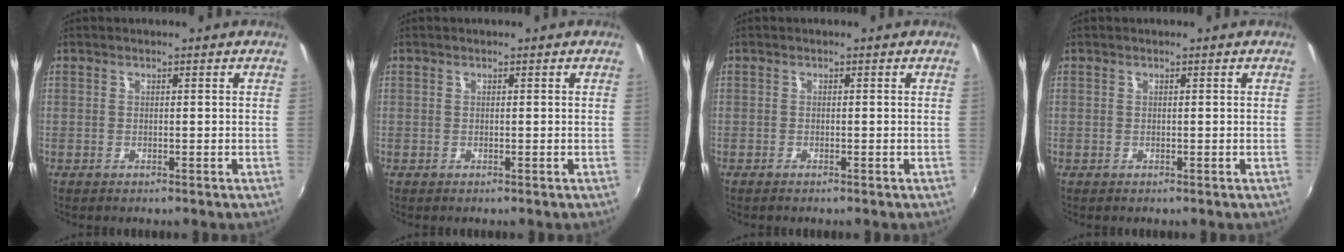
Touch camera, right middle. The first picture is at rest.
{"total": 0.0}
{"total": 0.6, "force": [-0.6, 0.0, 0.3], "torque": [-0.004, -0.003, -0.013]}
{"total": 0.0}